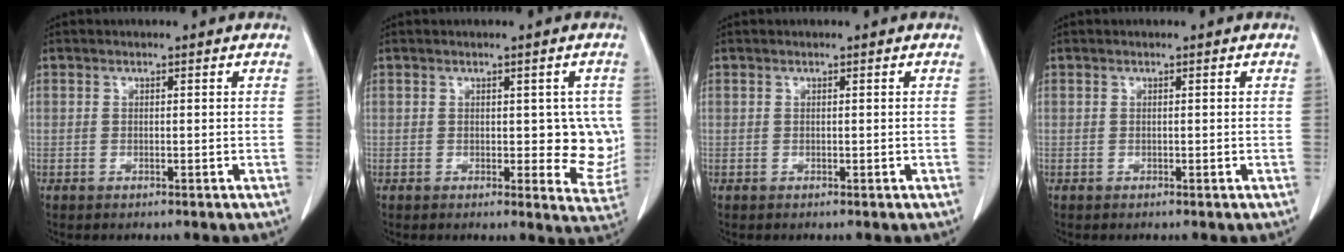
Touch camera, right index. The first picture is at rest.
{"total": 5.9, "force": [0.4, 3.1, 5.0], "torque": [-0.035, -0.003, 0.007]}
{"total": 0.0}
{"total": 0.0}